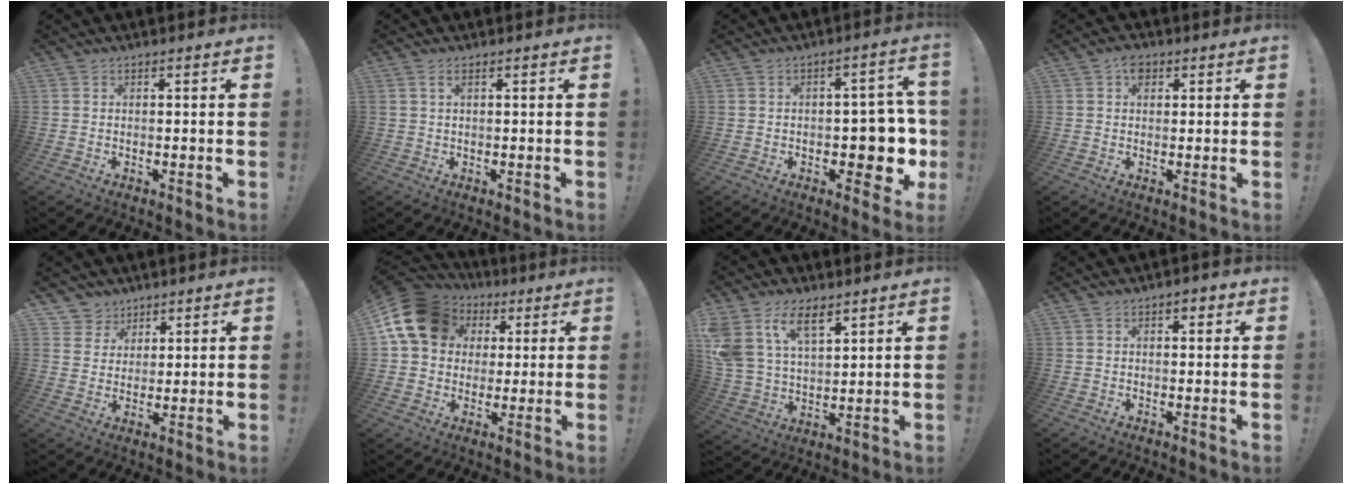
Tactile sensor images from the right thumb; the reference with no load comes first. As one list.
[{"total": 1.6, "force": [0.6, 0.2, 1.4], "torque": [-0.031, 0.002, 0.010]}, {"total": 8.9, "force": [-2.4, 6.0, 6.1], "torque": [-0.063, 0.014, -0.033]}, {"total": 3.7, "force": [1.5, 2.5, 2.2], "torque": [-0.028, -0.002, 0.026]}, {"total": 6.0, "force": [3.5, 4.9, 0.1], "torque": [-0.004, -0.032, 0.072]}, {"total": 16.8, "force": [5.6, 13.2, 8.8], "torque": [-0.148, -0.016, 0.109]}, {"total": 12.8, "force": [8.0, 7.0, 7.2], "torque": [-0.154, -0.036, 0.149]}, {"total": 2.3, "force": [0.7, 1.5, 1.6], "torque": [-0.022, 0.004, 0.011]}]